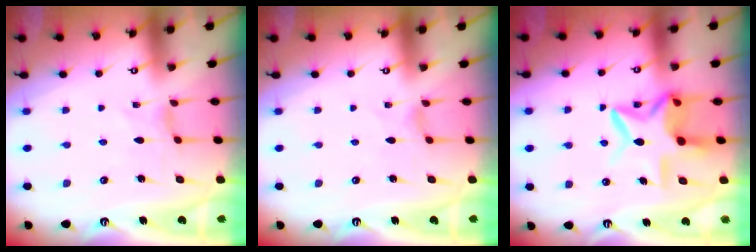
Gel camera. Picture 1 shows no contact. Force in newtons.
{"total": 0.6, "press": 0.5, "slide": 0.2}
{"total": 13.3, "press": 13.2, "slide": 1.7}